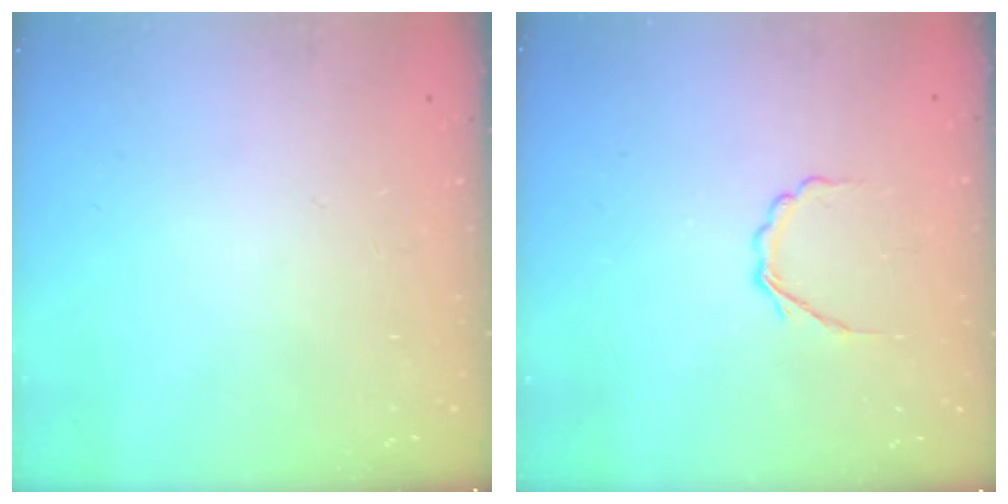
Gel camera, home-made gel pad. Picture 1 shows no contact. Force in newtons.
{"total": 3.1, "press": 3.0, "slide": 1.0}